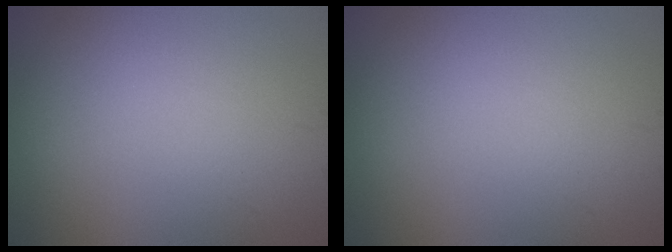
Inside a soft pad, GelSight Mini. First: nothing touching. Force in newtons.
{"total": 0.0}